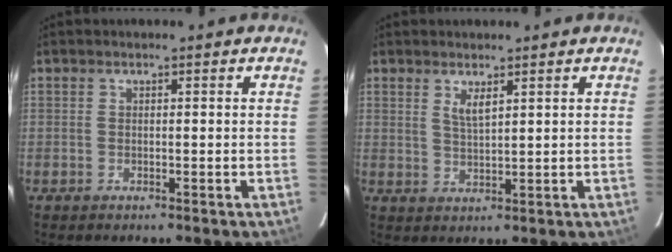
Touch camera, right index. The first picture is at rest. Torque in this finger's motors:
{"motor_torque": [0.11, 0.21, 0.03, 0.06]}